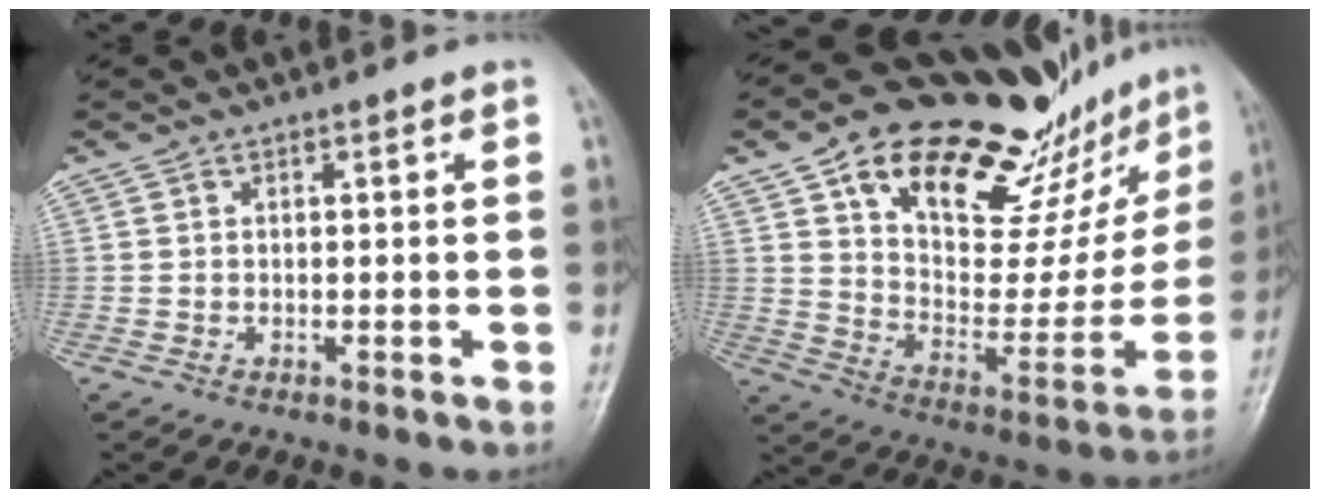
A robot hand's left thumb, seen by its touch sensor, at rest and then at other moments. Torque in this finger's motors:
{"motor_torque": [0.95, 1.00, 1.49, -1.28, 0.21]}